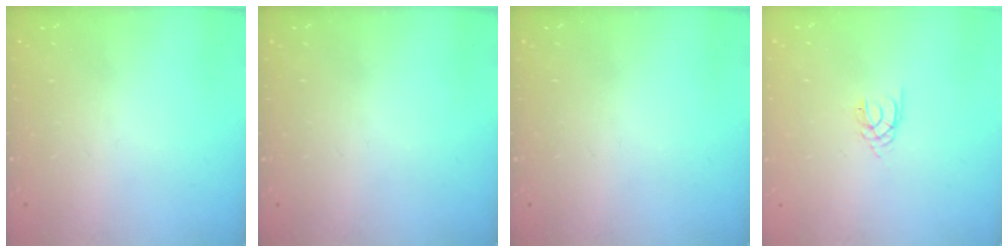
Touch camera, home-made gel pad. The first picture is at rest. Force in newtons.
{"total": 0.0}
{"total": 0.0}
{"total": 1.6, "press": 1.6, "slide": 0.3}